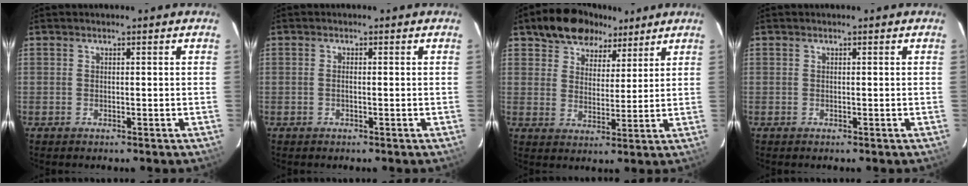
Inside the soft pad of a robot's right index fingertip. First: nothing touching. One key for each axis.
{"total": 0.9, "fx": -0.2, "fy": 0.1, "fz": 0.9, "tx": -0.018, "ty": 0.001, "tz": -0.005}
{"total": 10.9, "fx": 7.3, "fy": 6.9, "fz": 4.4, "tx": -0.089, "ty": 0.037, "tz": 0.125}
{"total": 0.0}